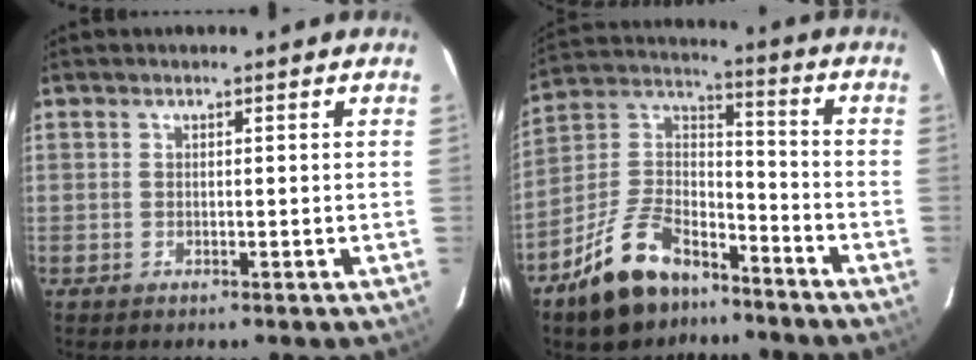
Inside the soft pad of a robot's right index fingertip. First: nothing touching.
{"total": 15.9, "force": [-10.8, 8.0, 8.5], "torque": [-0.187, 0.031, -0.183]}